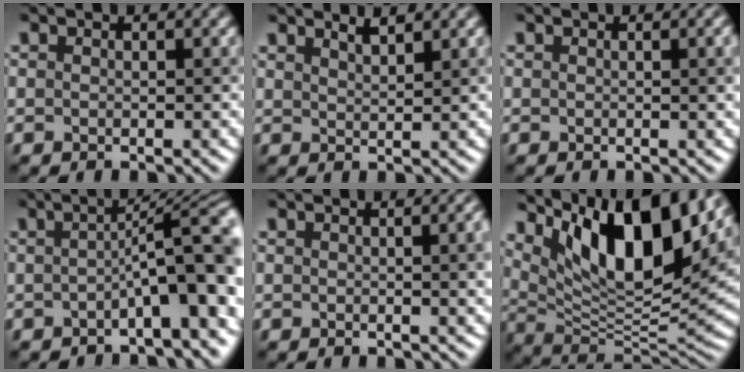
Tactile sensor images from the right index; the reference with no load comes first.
{"total": 1.9, "force": [1.7, 0.3, 0.7], "torque": [0.005, 0.012, 0.025]}
{"total": 2.0, "force": [0.2, 0.6, 1.9], "torque": [-0.010, 0.009, 0.004]}
{"total": 7.7, "force": [-1.7, 1.4, 7.4], "torque": [-0.084, 0.025, -0.033]}
{"total": 4.0, "force": [0.3, 1.5, 3.7], "torque": [-0.016, 0.016, 0.003]}
{"total": 12.5, "force": [6.6, 4.0, 9.9], "torque": [-0.160, 0.000, 0.129]}